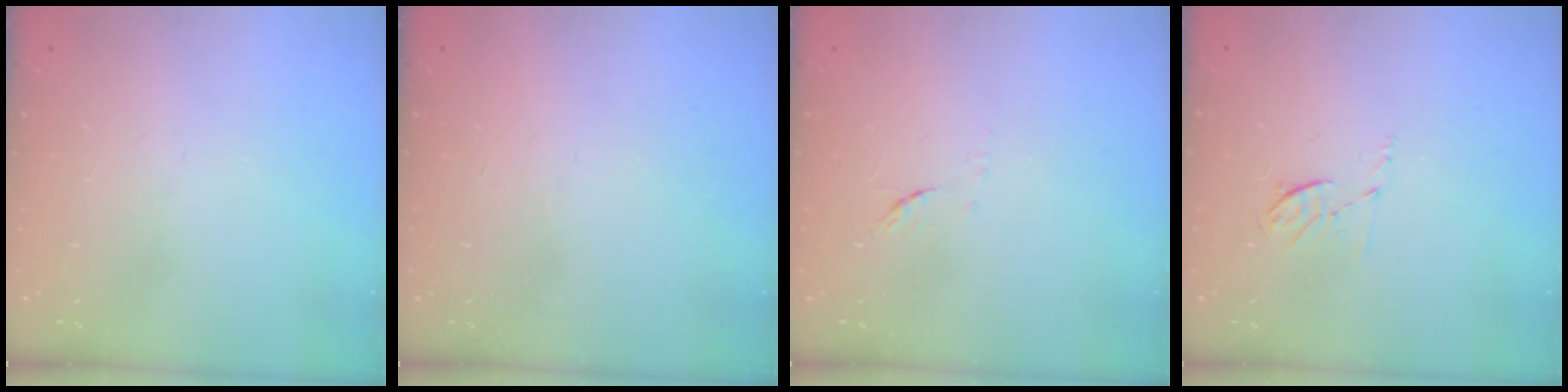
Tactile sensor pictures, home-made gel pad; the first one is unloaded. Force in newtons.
{"total": 1.7, "press": 1.7, "slide": 0.1}
{"total": 5.4, "press": 5.3, "slide": 0.9}
{"total": 4.4, "press": 4.2, "slide": 1.5}